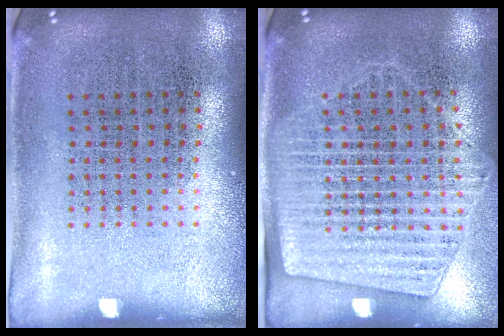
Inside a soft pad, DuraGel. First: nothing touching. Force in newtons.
{"total": 1.8, "press": 1.5, "slide": 1.0}